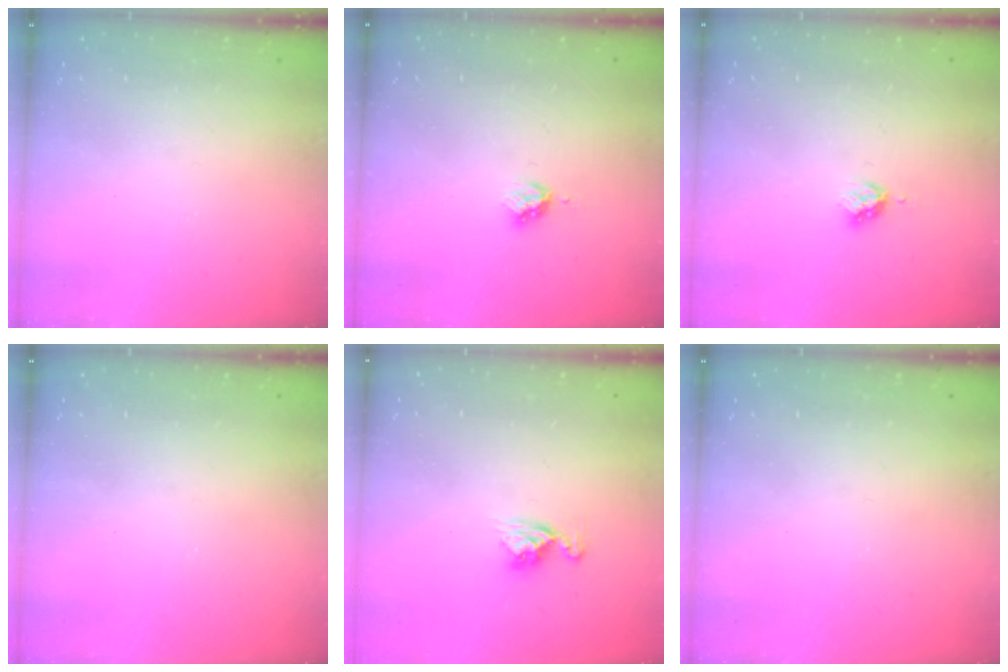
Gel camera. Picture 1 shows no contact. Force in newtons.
{"total": 2.9, "press": 2.8, "slide": 0.4}
{"total": 2.9, "press": 2.8, "slide": 0.4}
{"total": 0.0}
{"total": 6.9, "press": 6.9, "slide": 0.7}
{"total": 0.0}